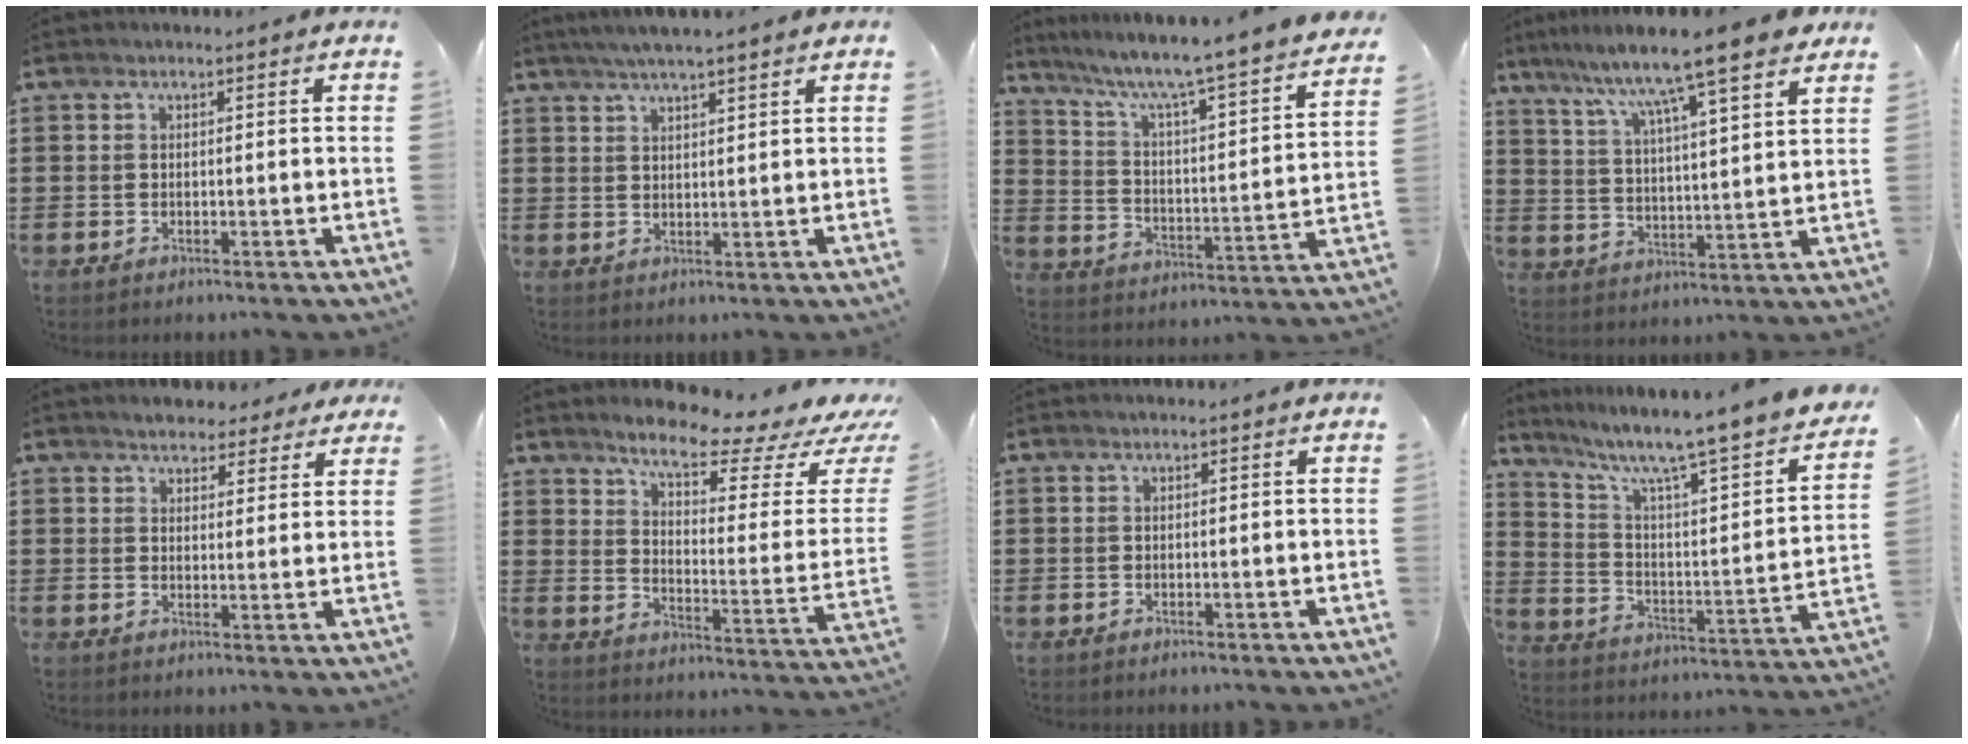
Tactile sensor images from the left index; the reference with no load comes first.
{"total": 3.3, "force": [2.8, -0.1, 1.8], "torque": [-0.040, -0.001, 0.051]}
{"total": 5.1, "force": [4.1, -0.5, 3.0], "torque": [-0.080, -0.052, 0.055]}
{"total": 9.6, "force": [8.1, -0.5, 5.1], "torque": [-0.115, -0.059, 0.127]}
{"total": 3.5, "force": [3.2, 1.3, 0.2], "torque": [-0.016, 0.000, 0.061]}
{"total": 7.8, "force": [6.6, 1.0, 4.0], "torque": [-0.084, -0.047, 0.110]}
{"total": 0.0}
{"total": 7.2, "force": [5.5, 0.3, 4.7], "torque": [-0.107, -0.056, 0.079]}